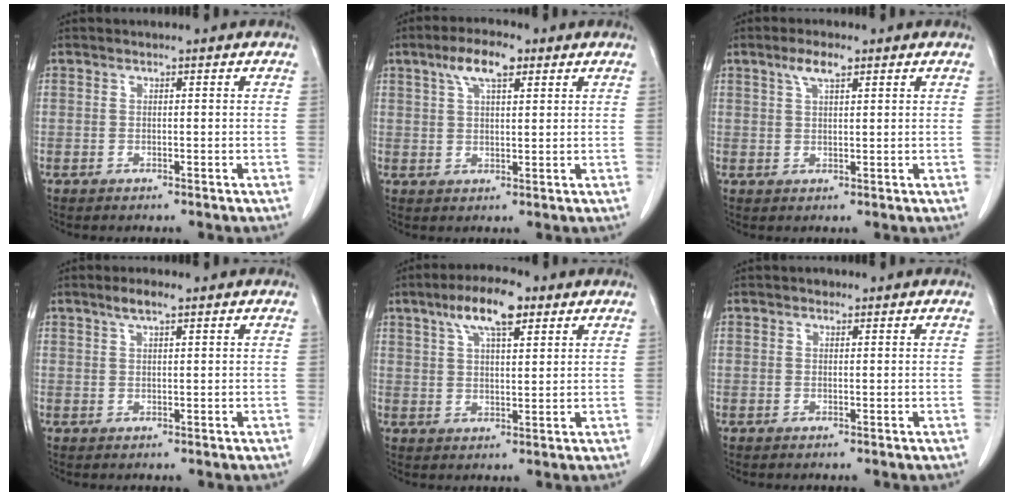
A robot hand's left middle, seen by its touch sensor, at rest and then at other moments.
{"total": 6.0, "force": [3.3, 1.8, 4.6], "torque": [-0.091, 0.014, 0.058]}
{"total": 3.3, "force": [2.0, 0.9, 2.5], "torque": [-0.053, 0.008, 0.039]}
{"total": 2.6, "force": [1.7, 0.4, 1.8], "torque": [-0.040, 0.006, 0.032]}
{"total": 8.4, "force": [4.9, 2.4, 6.4], "torque": [-0.118, 0.017, 0.083]}
{"total": 0.7, "force": [0.5, 0.5, 0.2], "torque": [-0.004, 0.002, 0.004]}